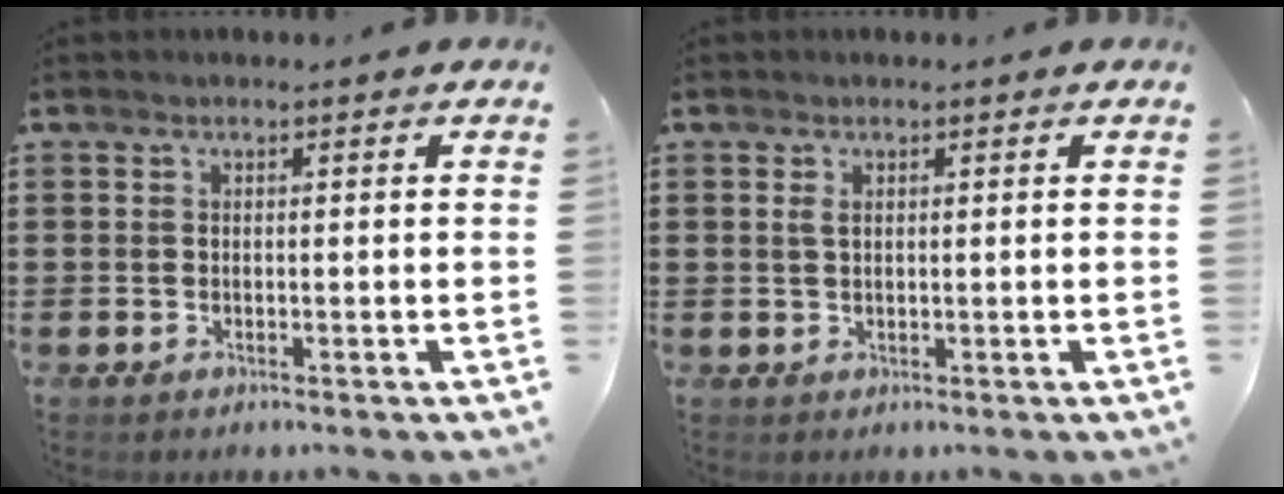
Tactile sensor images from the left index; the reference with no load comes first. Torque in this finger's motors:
{"motor_torque": [0.48, 0.44, 0.03, 0.05]}